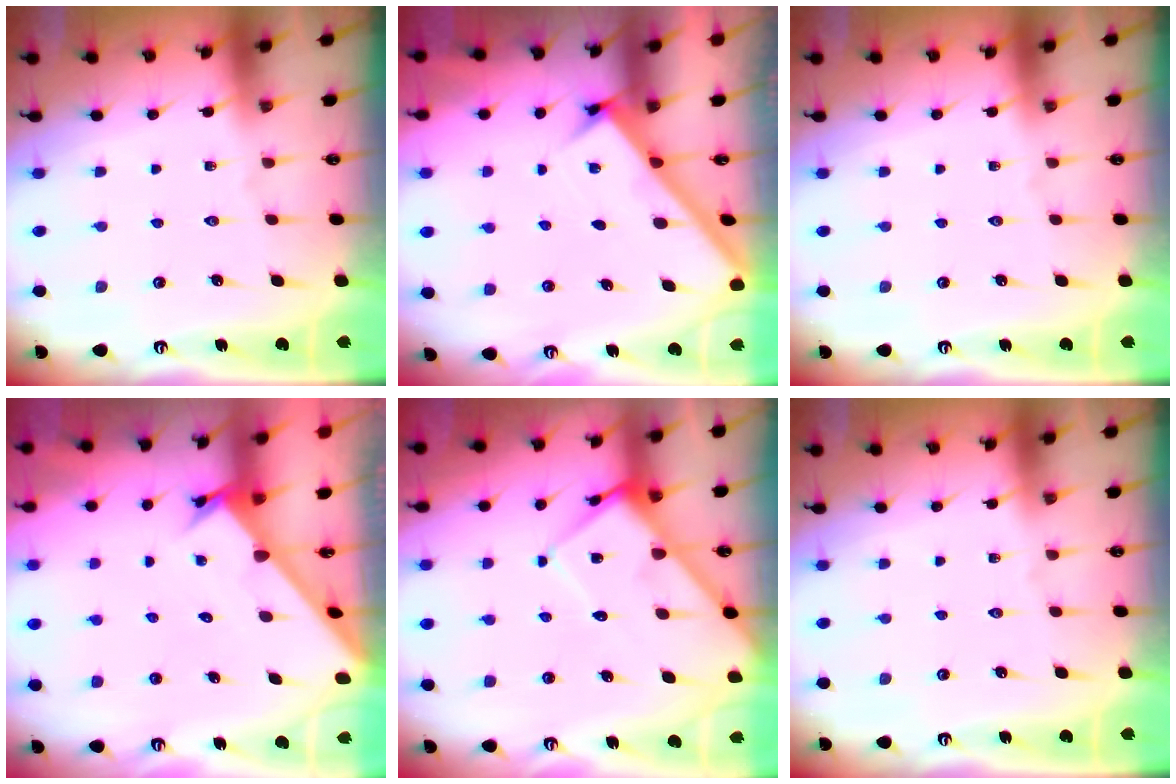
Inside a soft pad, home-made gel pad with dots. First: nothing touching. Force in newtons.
{"total": 2.4, "press": 2.3, "slide": 0.3}
{"total": 0.0}
{"total": 2.6, "press": 2.6, "slide": 0.2}
{"total": 10.3, "press": 10.3, "slide": 0.7}
{"total": 0.0}